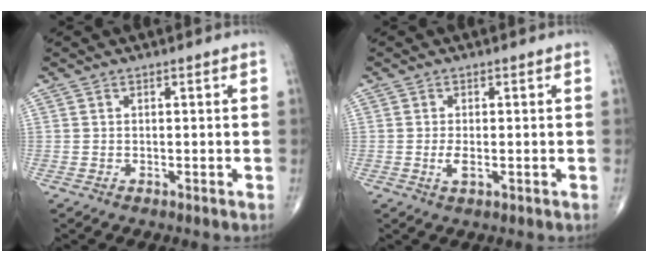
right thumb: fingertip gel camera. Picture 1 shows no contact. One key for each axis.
{"total": 2.2, "fx": -0.5, "fy": 0.8, "fz": 2.0, "tx": -0.043, "ty": -0.005, "tz": -0.009}